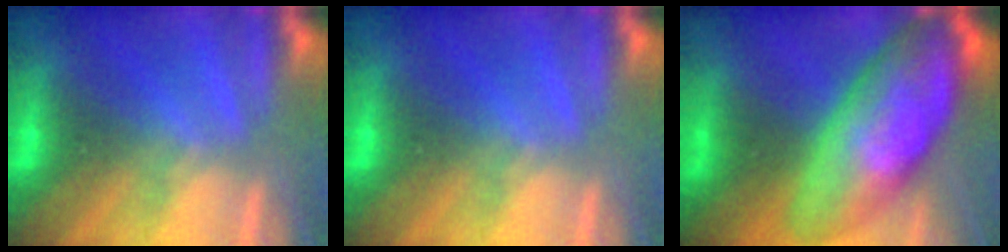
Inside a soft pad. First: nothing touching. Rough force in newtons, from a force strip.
{"total": 0.0}
{"total": 9.1}